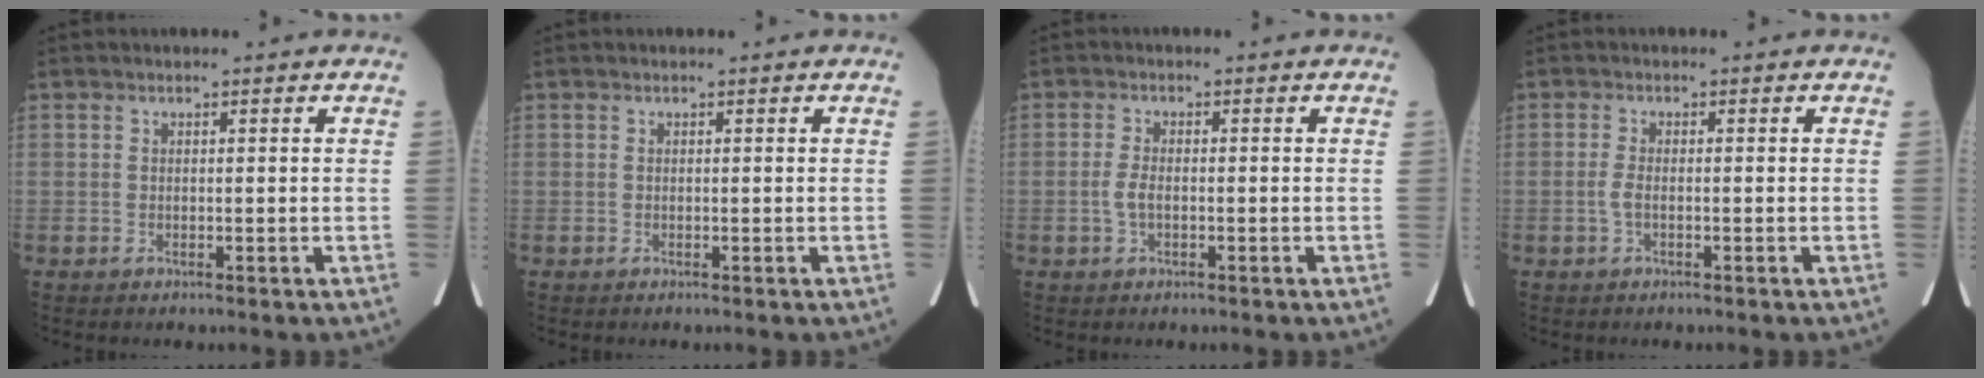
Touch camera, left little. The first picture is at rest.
{"total": 0.0}
{"total": 2.1, "force": [-0.6, 0.9, 1.8], "torque": [-0.045, 0.000, -0.012]}
{"total": 1.4, "force": [-0.5, 0.4, 1.3], "torque": [-0.033, -0.001, -0.012]}